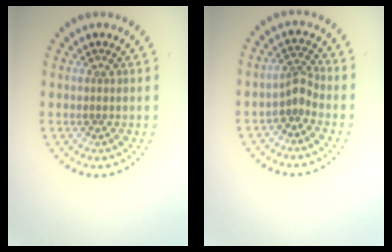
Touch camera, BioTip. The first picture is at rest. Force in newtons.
{"total": 1.9, "press": 1.4, "slide": 1.3}